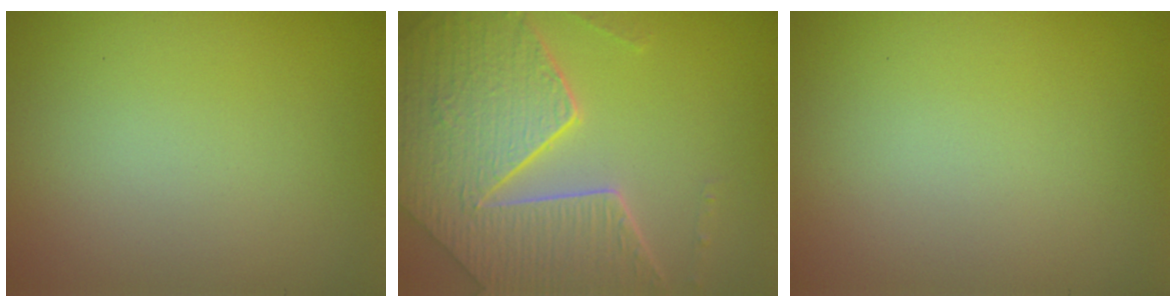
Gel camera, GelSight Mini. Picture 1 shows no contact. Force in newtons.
{"total": 9.0, "press": 6.4, "slide": 6.4}
{"total": 0.0}